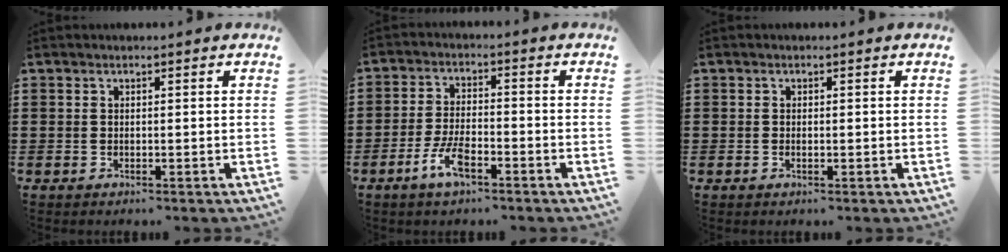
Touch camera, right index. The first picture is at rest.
{"total": 6.0, "force": [-3.3, 2.1, 4.5], "torque": [-0.107, -0.001, -0.067]}
{"total": 0.6, "force": [-0.1, 0.3, 0.6], "torque": [-0.012, -0.002, -0.001]}